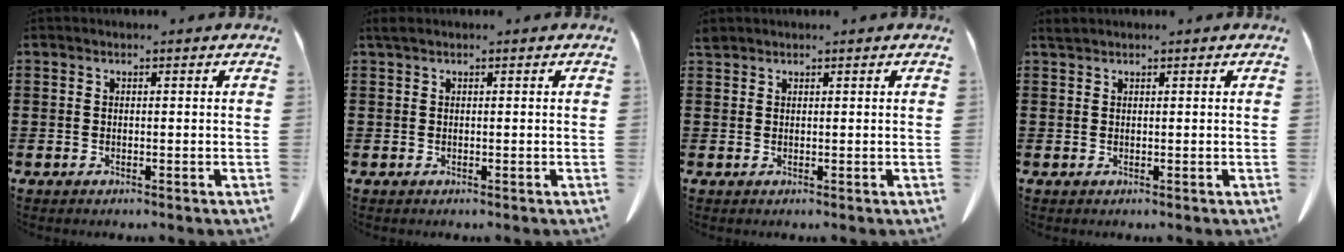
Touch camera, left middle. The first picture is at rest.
{"total": 0.7, "force": [0.3, 0.1, 0.6], "torque": [-0.012, 0.003, 0.006]}
{"total": 0.9, "force": [0.9, 0.2, 0.1], "torque": [-0.005, 0.000, 0.018]}
{"total": 0.6, "force": [0.6, 0.0, 0.1], "torque": [-0.005, -0.001, 0.013]}